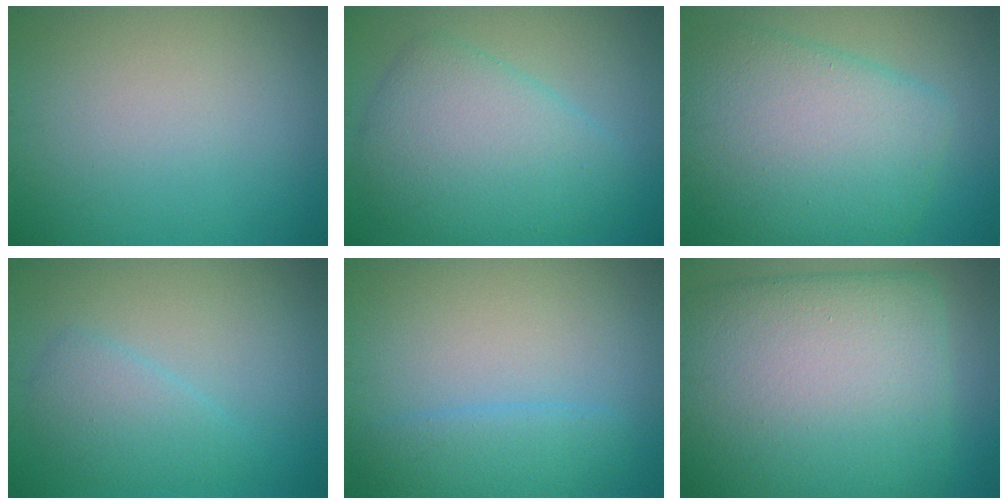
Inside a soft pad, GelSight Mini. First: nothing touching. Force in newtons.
{"total": 6.8, "press": 6.8, "slide": 0.1}
{"total": 8.8, "press": 8.8, "slide": 0.2}
{"total": 2.7, "press": 2.7, "slide": 0.2}
{"total": 2.8, "press": 2.8, "slide": 0.3}
{"total": 16.5, "press": 16.5, "slide": 0.4}